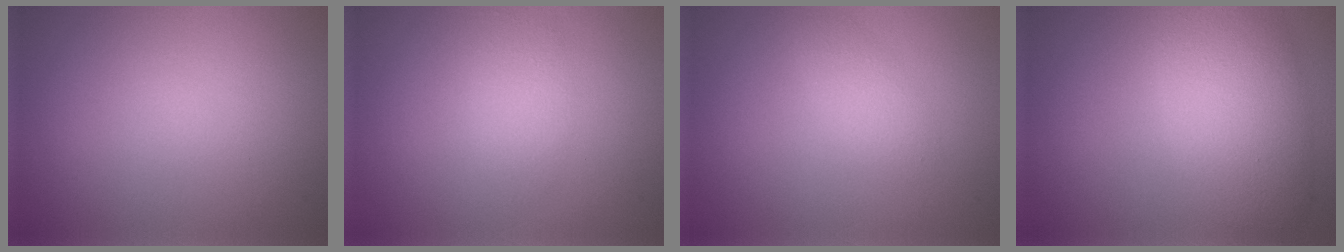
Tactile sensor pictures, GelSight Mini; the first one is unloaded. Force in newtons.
{"total": 1.7, "press": 1.7, "slide": 0.0}
{"total": 1.3, "press": 1.3, "slide": 0.0}
{"total": 6.1, "press": 6.1, "slide": 0.3}